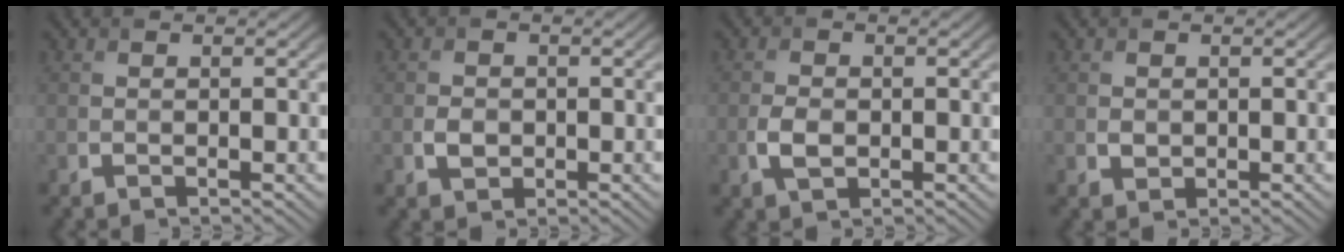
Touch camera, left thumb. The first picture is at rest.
{"total": 2.0, "force": [-0.3, 1.6, 1.1], "torque": [-0.024, -0.006, -0.009]}
{"total": 2.8, "force": [-0.6, 1.8, 2.0], "torque": [-0.044, -0.003, -0.012]}
{"total": 1.1, "force": [0.1, 1.0, 0.5], "torque": [-0.012, -0.005, 0.003]}